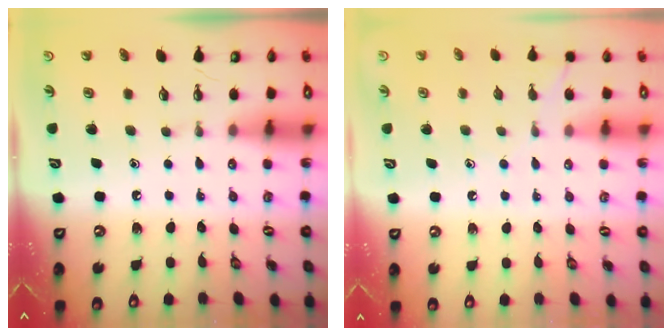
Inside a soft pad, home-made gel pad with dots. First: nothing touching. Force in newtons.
{"total": 5.7, "press": 5.7, "slide": 0.6}